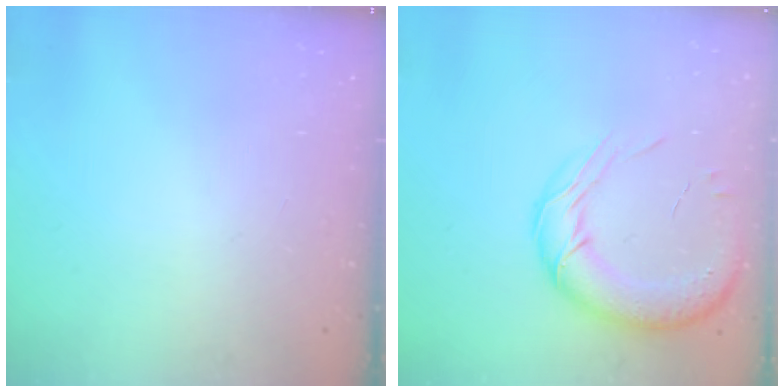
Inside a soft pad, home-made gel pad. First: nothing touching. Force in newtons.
{"total": 16.4, "press": 15.8, "slide": 4.5}